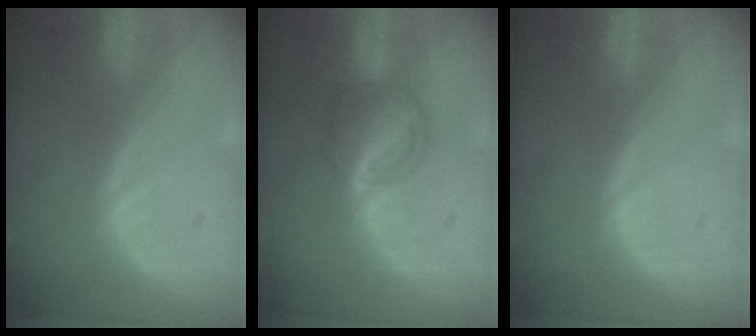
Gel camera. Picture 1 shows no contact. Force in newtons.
{"total": 5.8, "press": 5.8, "slide": 0.6}
{"total": 0.0}